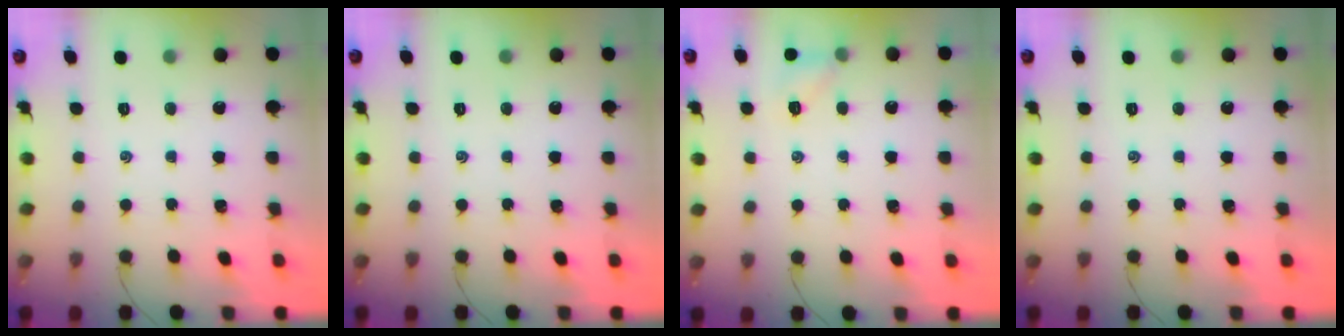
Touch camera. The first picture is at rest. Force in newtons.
{"total": 0.0}
{"total": 5.3, "press": 5.1, "slide": 1.3}
{"total": 0.0}